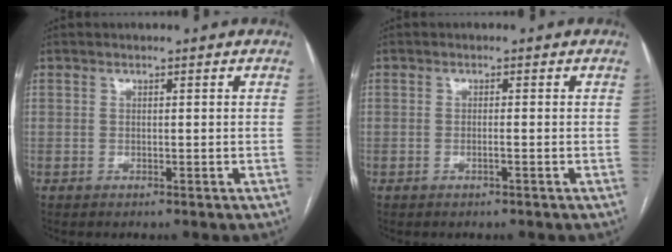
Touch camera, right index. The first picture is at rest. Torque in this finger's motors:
{"motor_torque": [-0.39, 0.46, -0.05, 0.00]}